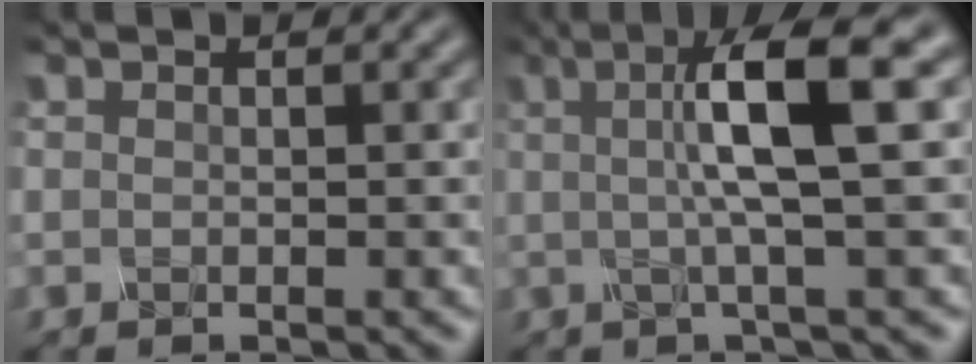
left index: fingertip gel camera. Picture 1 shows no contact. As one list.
[{"total": 7.7, "force": [1.4, 1.2, 7.4], "torque": [-0.115, 0.015, 0.020]}]